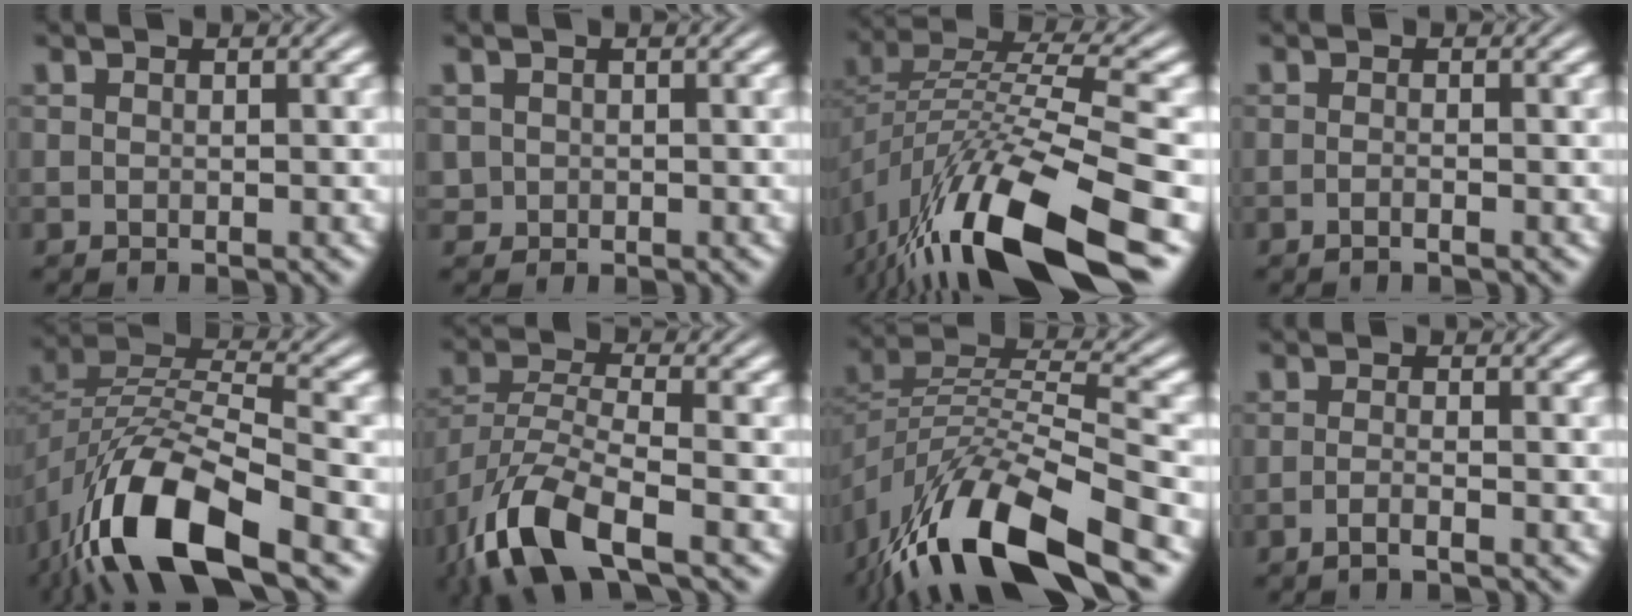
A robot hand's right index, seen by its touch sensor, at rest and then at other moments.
{"total": 1.3, "force": [0.0, 1.3, 0.4], "torque": [-0.017, -0.015, 0.009]}
{"total": 12.7, "force": [-4.1, 5.6, 10.6], "torque": [-0.187, -0.029, -0.051]}
{"total": 1.2, "force": [-1.0, -0.4, 0.6], "torque": [-0.011, 0.000, -0.019]}
{"total": 10.1, "force": [-3.1, 5.1, 8.1], "torque": [-0.168, -0.037, -0.035]}
{"total": 7.3, "force": [-3.7, 3.3, 5.4], "torque": [-0.128, -0.045, -0.037]}
{"total": 11.7, "force": [-4.5, 5.4, 9.3], "torque": [-0.182, -0.043, -0.054]}
{"total": 1.9, "force": [-1.6, -0.5, 1.0], "torque": [-0.023, -0.006, -0.026]}